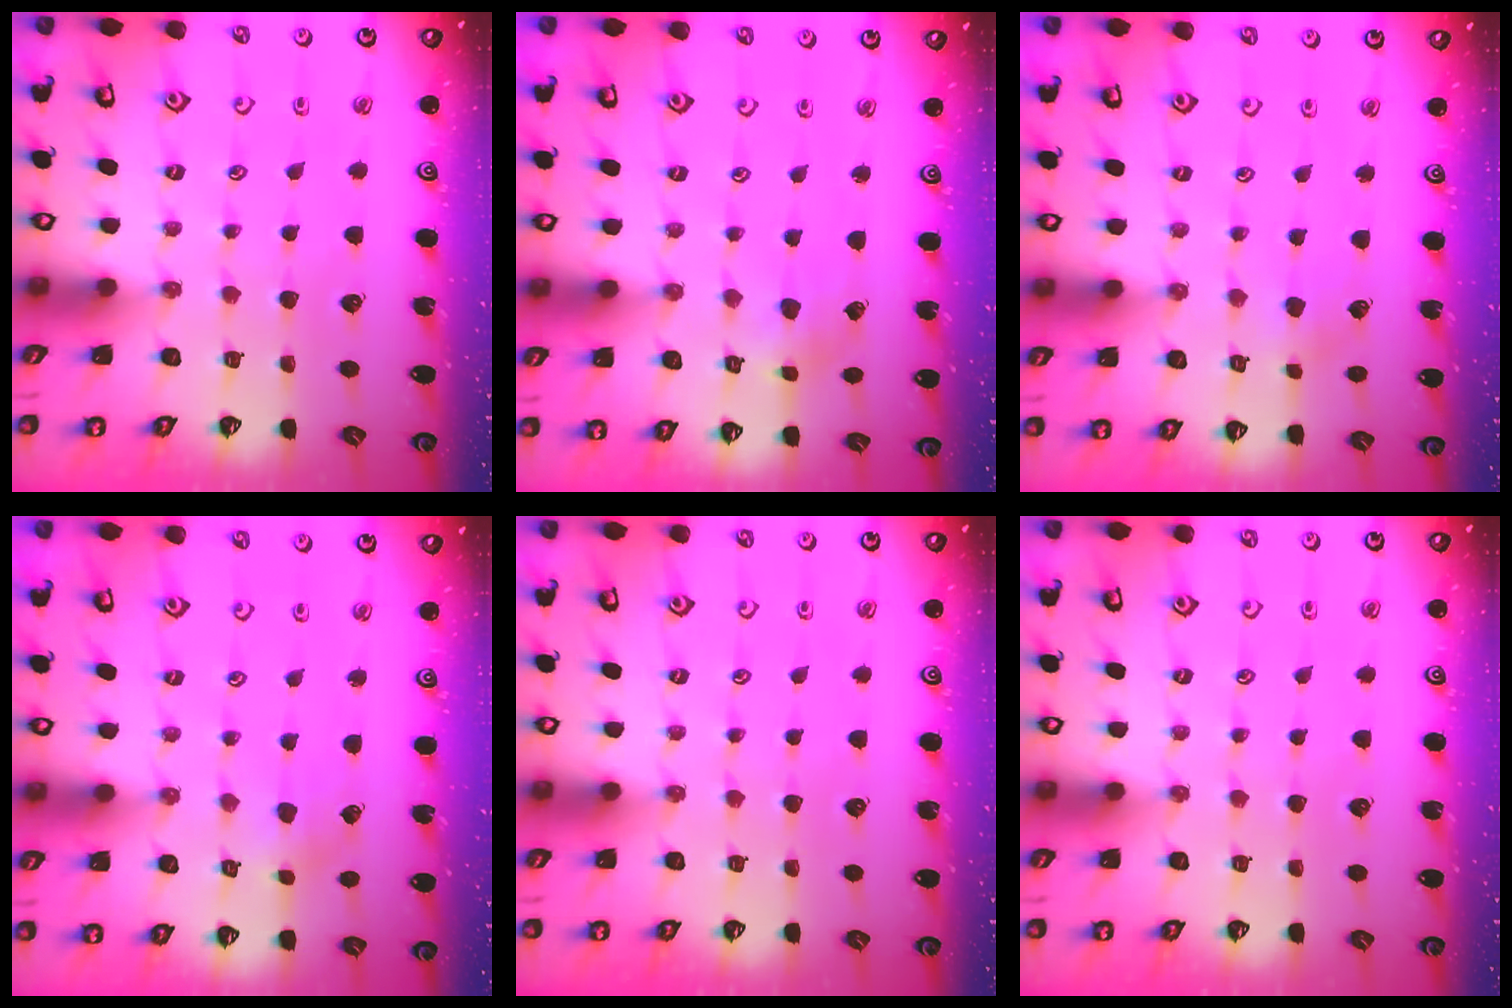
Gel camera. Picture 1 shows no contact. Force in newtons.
{"total": 2.7, "press": 2.7, "slide": 0.3}
{"total": 2.6, "press": 2.6, "slide": 0.2}
{"total": 1.9, "press": 1.9, "slide": 0.2}
{"total": 0.0}
{"total": 0.0}